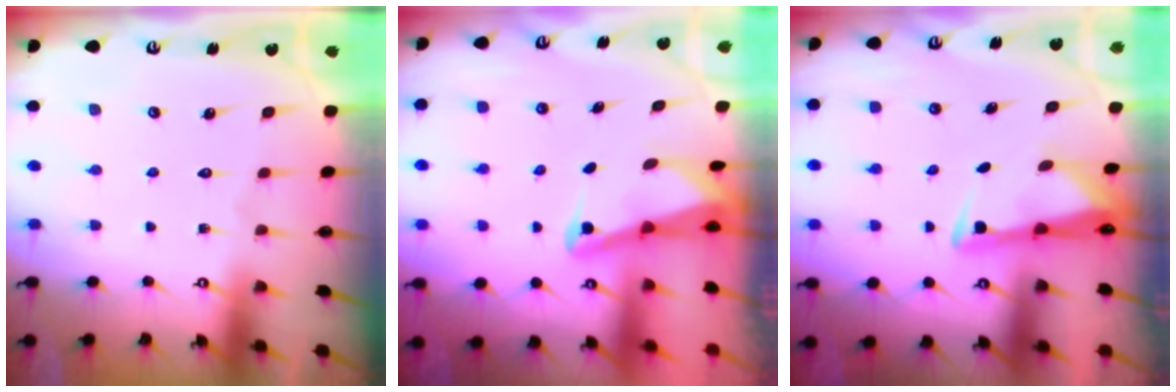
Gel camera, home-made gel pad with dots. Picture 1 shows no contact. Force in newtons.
{"total": 2.6, "press": 2.5, "slide": 0.6}
{"total": 3.2, "press": 3.1, "slide": 0.8}